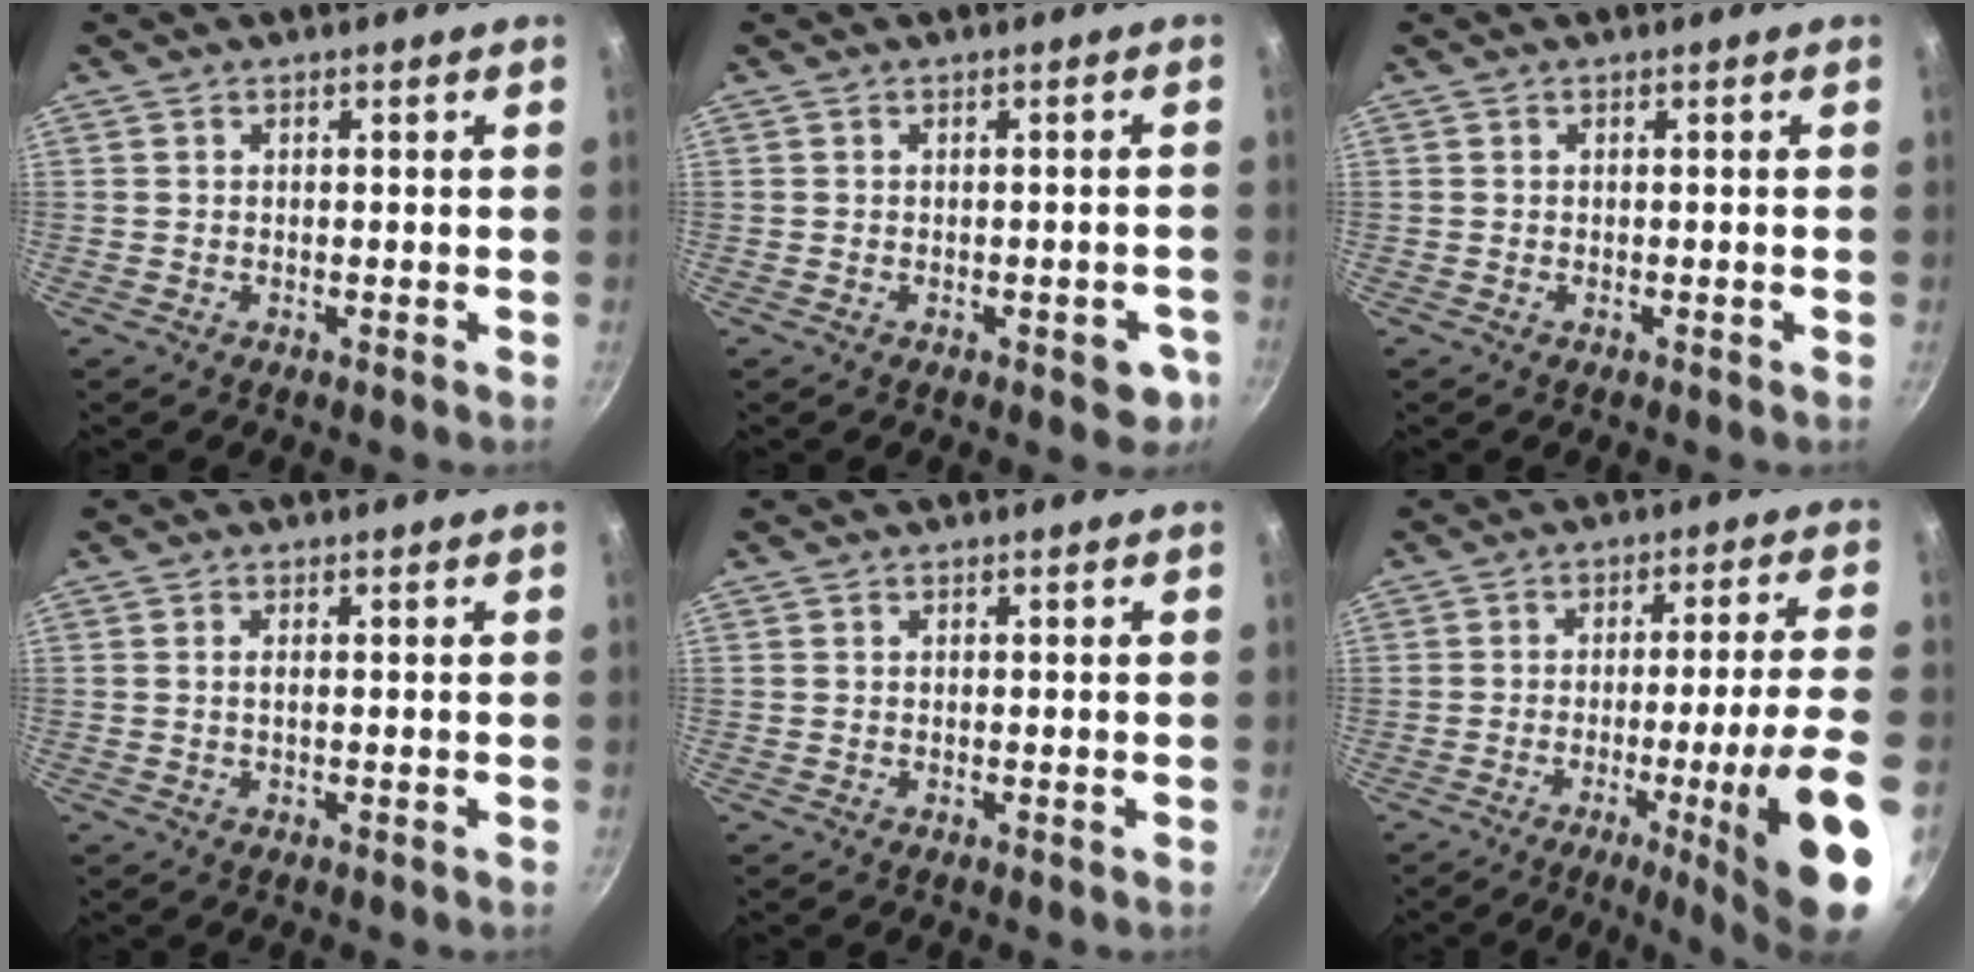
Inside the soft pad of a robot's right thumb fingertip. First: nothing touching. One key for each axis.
{"total": 4.3, "fx": -1.7, "fy": 2.2, "fz": 3.3, "tx": -0.018, "ty": 0.011, "tz": -0.018}
{"total": 0.0}
{"total": 0.9, "fx": 0.1, "fy": 0.2, "fz": 0.8, "tx": -0.018, "ty": 0.001, "tz": 0.001}
{"total": 0.0}
{"total": 17.2, "fx": -6.2, "fy": 0.5, "fz": 16.0, "tx": -0.219, "ty": 0.020, "tz": -0.082}